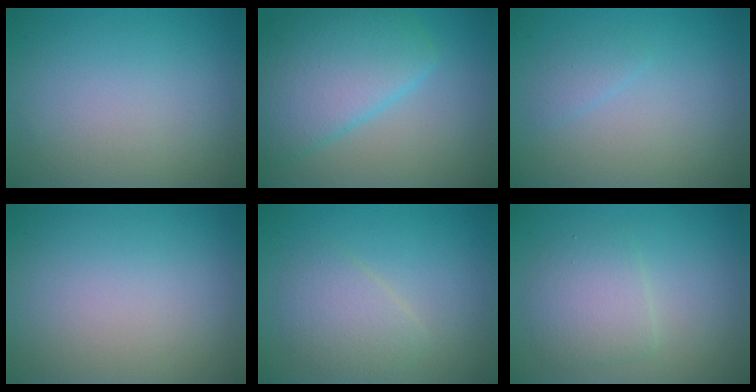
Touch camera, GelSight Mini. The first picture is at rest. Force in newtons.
{"total": 6.9, "press": 6.9, "slide": 0.2}
{"total": 1.1, "press": 1.1, "slide": 0.1}
{"total": 0.0}
{"total": 2.8, "press": 2.8, "slide": 0.0}
{"total": 3.2, "press": 3.2, "slide": 0.0}